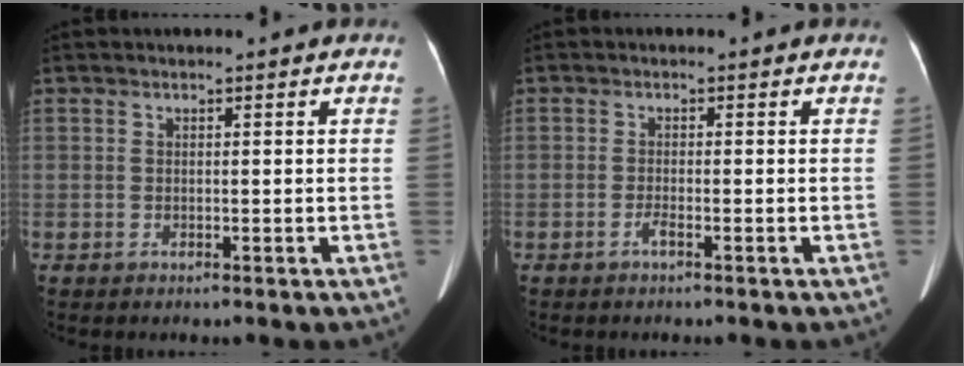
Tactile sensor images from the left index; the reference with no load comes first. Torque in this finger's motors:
{"motor_torque": [0.24, 0.11, -0.05, 0.00]}